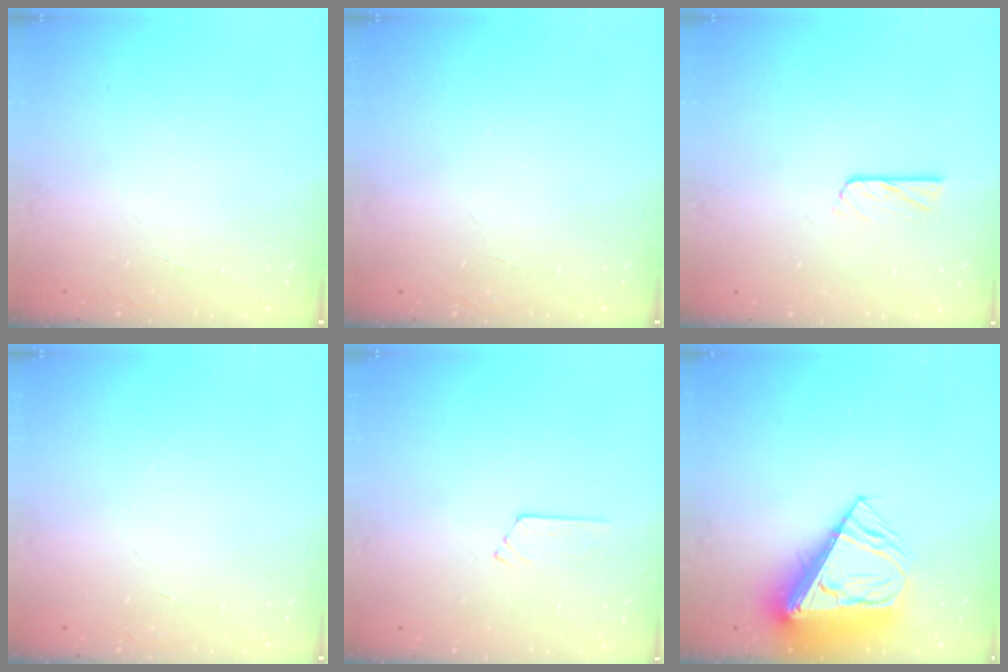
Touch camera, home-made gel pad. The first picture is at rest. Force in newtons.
{"total": 0.0}
{"total": 3.9, "press": 3.9, "slide": 0.4}
{"total": 0.0}
{"total": 3.2, "press": 3.2, "slide": 0.4}
{"total": 14.8, "press": 14.7, "slide": 1.7}